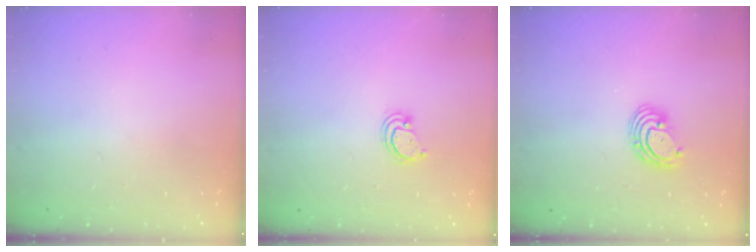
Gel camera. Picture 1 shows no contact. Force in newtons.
{"total": 2.3, "press": 2.3, "slide": 0.3}
{"total": 5.7, "press": 5.7, "slide": 0.9}